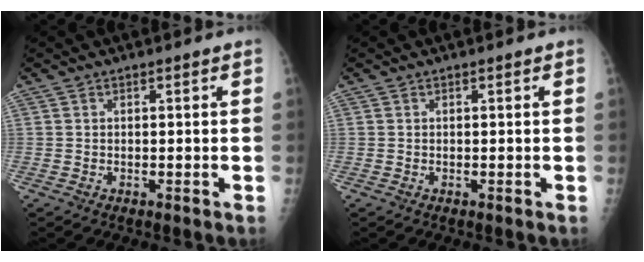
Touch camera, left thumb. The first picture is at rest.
{"total": 0.0}